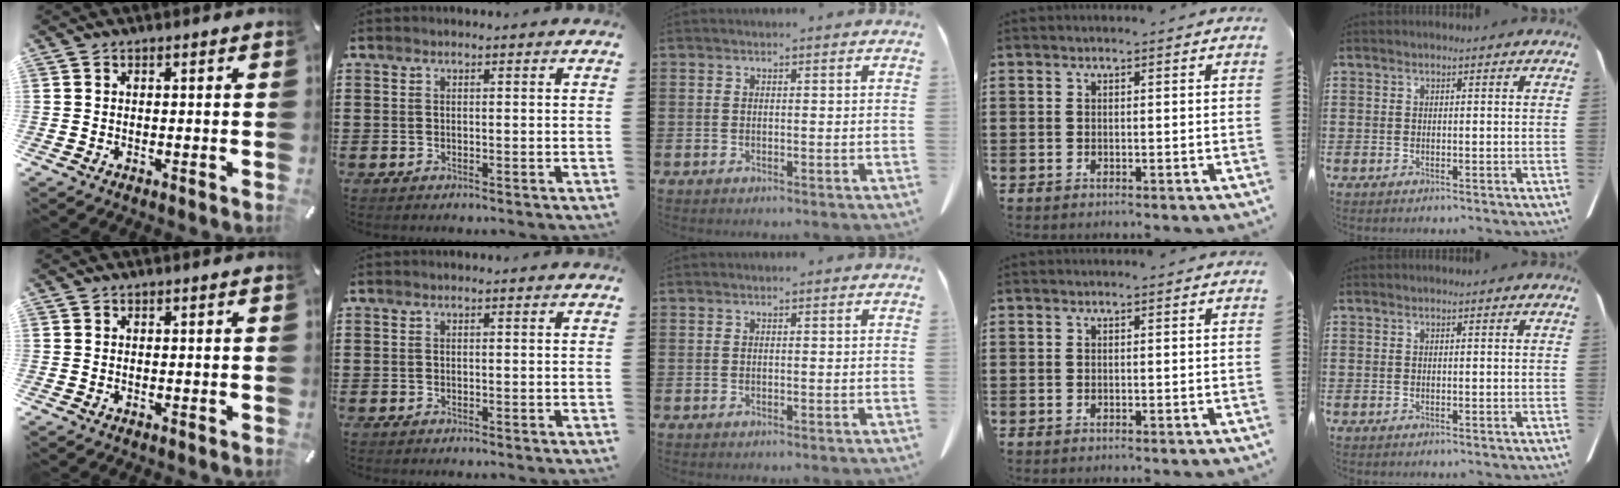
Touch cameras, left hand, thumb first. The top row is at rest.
{}